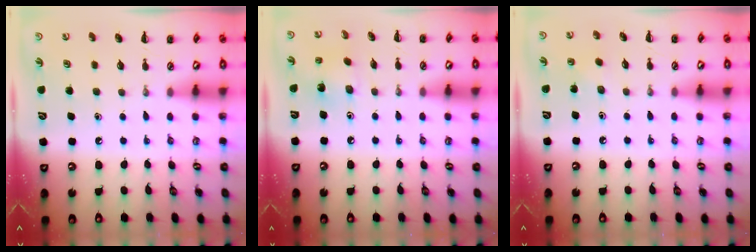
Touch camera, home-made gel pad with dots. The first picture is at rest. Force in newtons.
{"total": 2.1, "press": 2.0, "slide": 0.5}
{"total": 2.3, "press": 2.2, "slide": 0.8}